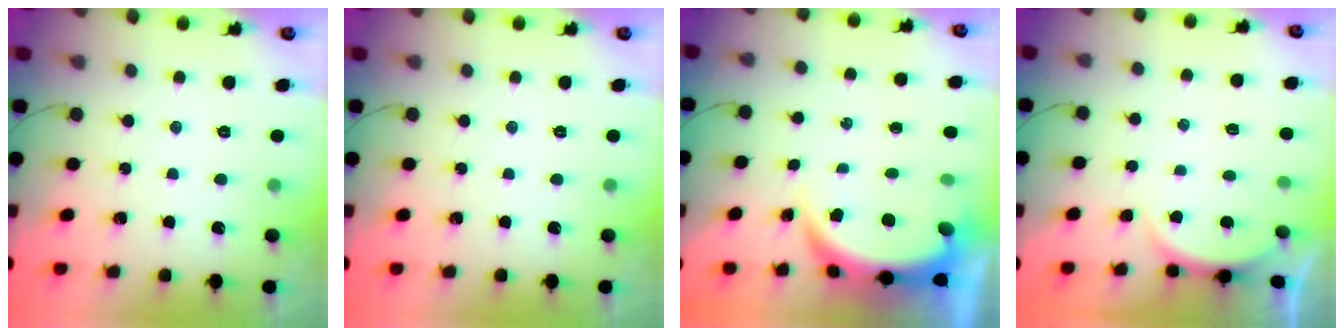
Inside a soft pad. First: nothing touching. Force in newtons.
{"total": 0.0}
{"total": 5.8, "press": 5.7, "slide": 0.7}
{"total": 2.2, "press": 2.1, "slide": 0.5}